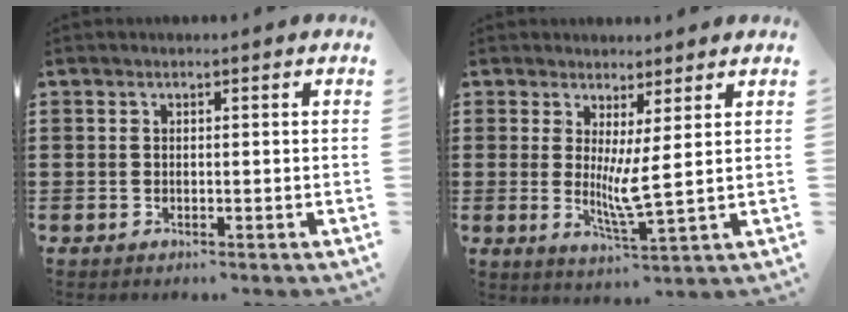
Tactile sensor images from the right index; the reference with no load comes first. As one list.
[{"total": 4.9, "force": [1.1, 0.1, 4.8], "torque": [-0.083, -0.015, 0.019]}]